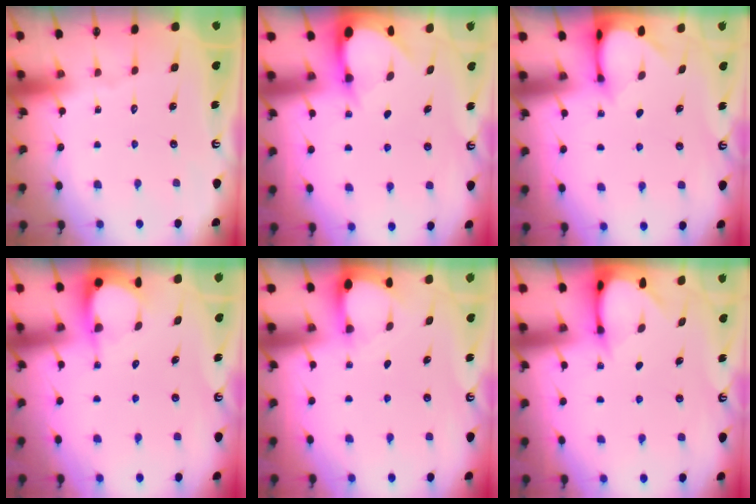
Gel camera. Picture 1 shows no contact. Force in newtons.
{"total": 3.5, "press": 3.5, "slide": 0.2}
{"total": 3.2, "press": 3.2, "slide": 0.3}
{"total": 4.3, "press": 4.2, "slide": 0.4}
{"total": 2.9, "press": 2.9, "slide": 0.3}
{"total": 3.5, "press": 3.5, "slide": 0.3}